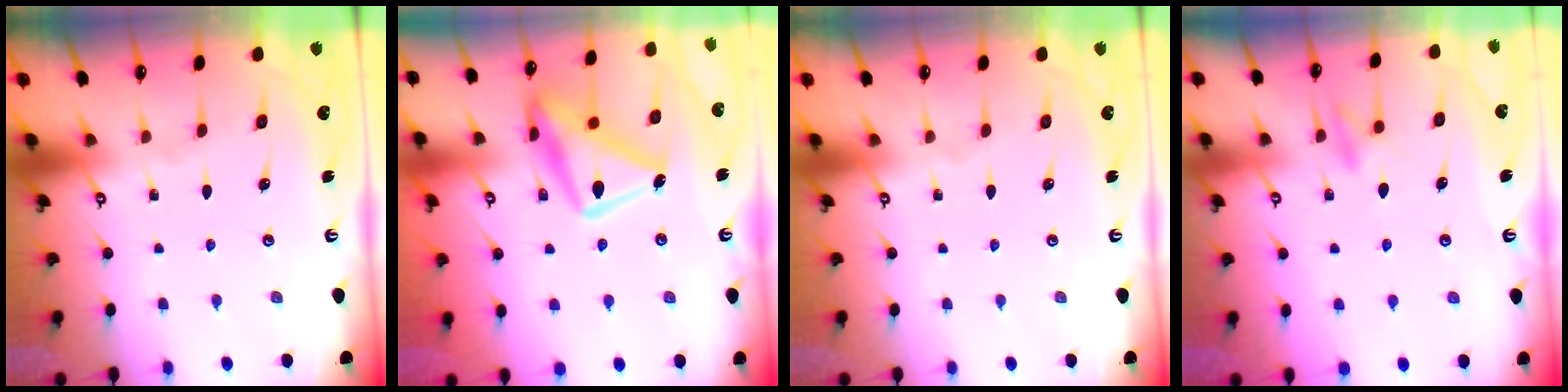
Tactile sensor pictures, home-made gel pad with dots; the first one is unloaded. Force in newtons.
{"total": 19.2, "press": 19.2, "slide": 1.2}
{"total": 0.0}
{"total": 10.5, "press": 10.3, "slide": 1.7}